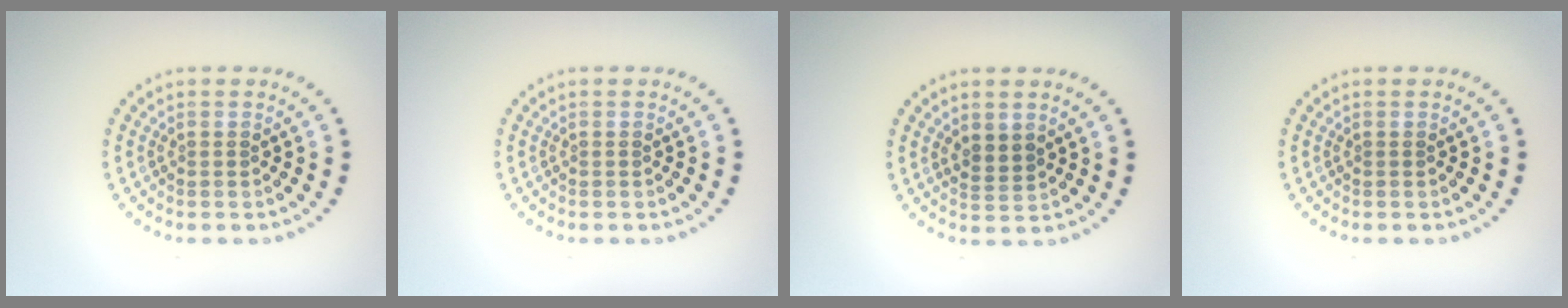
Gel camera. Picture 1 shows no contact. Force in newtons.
{"total": 0.0}
{"total": 1.6, "press": 1.4, "slide": 0.8}
{"total": 0.0}